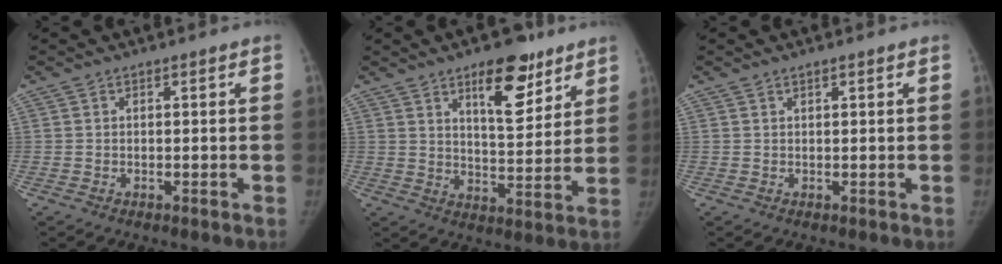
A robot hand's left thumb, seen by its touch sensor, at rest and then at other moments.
{"total": 12.6, "force": [7.6, 5.2, 8.5], "torque": [-0.092, -0.046, 0.117]}
{"total": 0.7, "force": [0.5, 0.2, 0.5], "torque": [-0.008, -0.001, 0.009]}